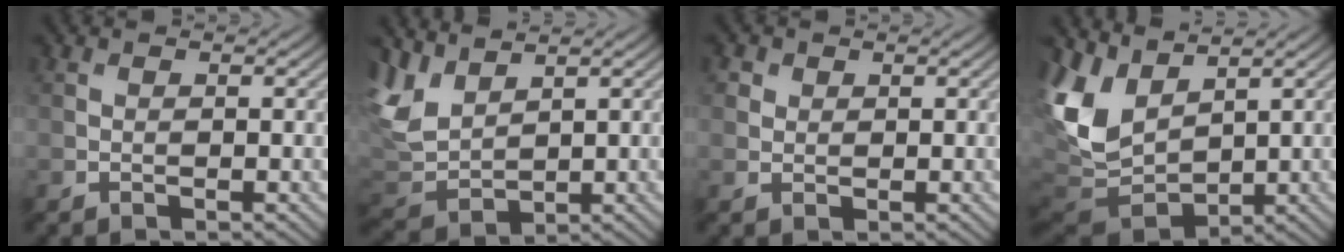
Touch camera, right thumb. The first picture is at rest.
{"total": 6.6, "force": [3.6, 3.6, 4.1], "torque": [-0.123, 0.003, 0.077]}
{"total": 1.9, "force": [0.9, 1.5, 0.5], "torque": [-0.013, -0.005, 0.016]}
{"total": 9.6, "force": [3.0, 6.3, 6.6], "torque": [-0.187, -0.008, 0.062]}